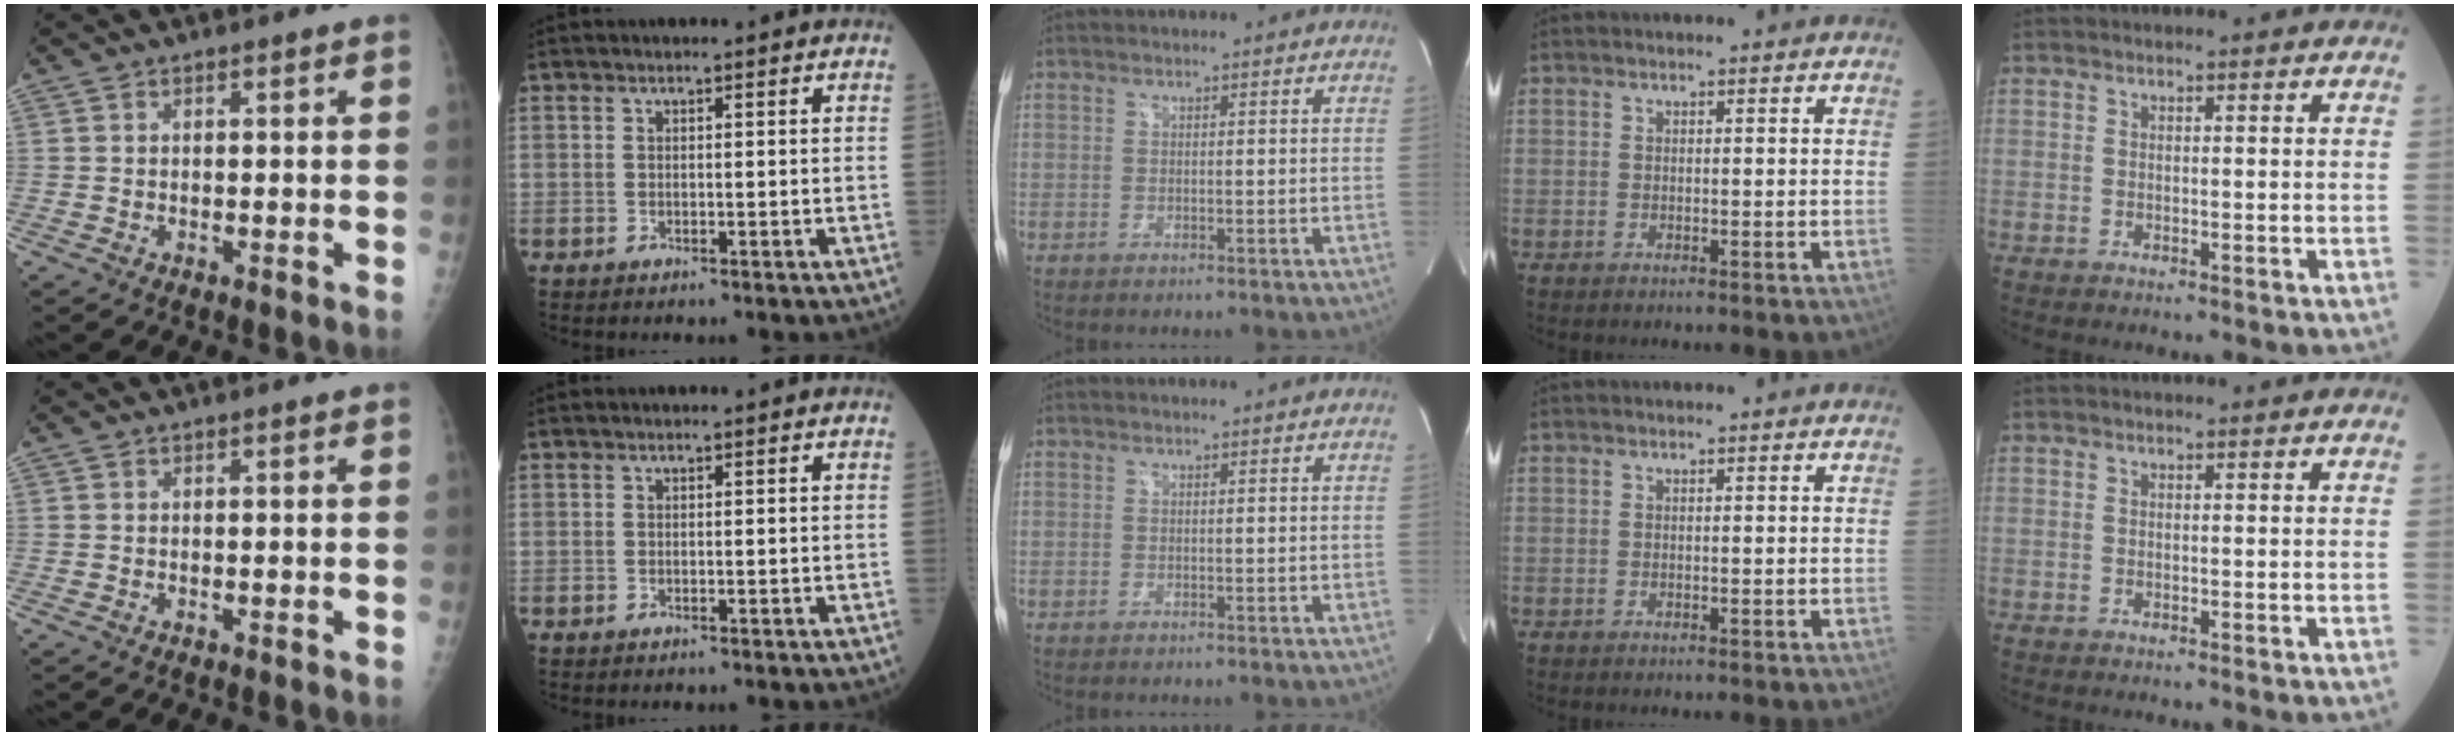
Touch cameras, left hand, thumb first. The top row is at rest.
{}